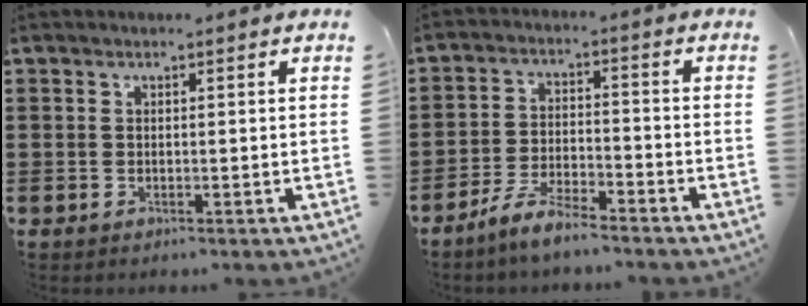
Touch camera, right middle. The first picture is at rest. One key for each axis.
{"total": 5.5, "fx": -4.8, "fy": 0.7, "fz": 2.6, "tx": -0.064, "ty": -0.004, "tz": -0.095}